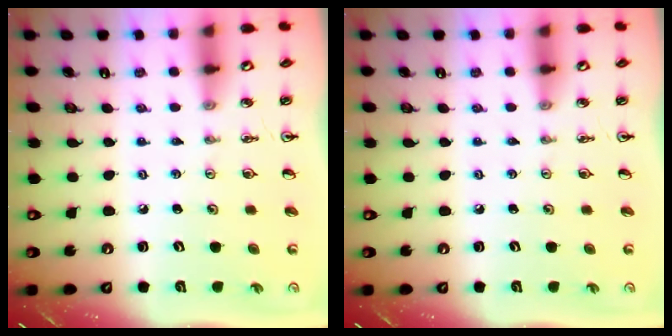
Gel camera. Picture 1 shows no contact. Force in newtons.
{"total": 0.0}